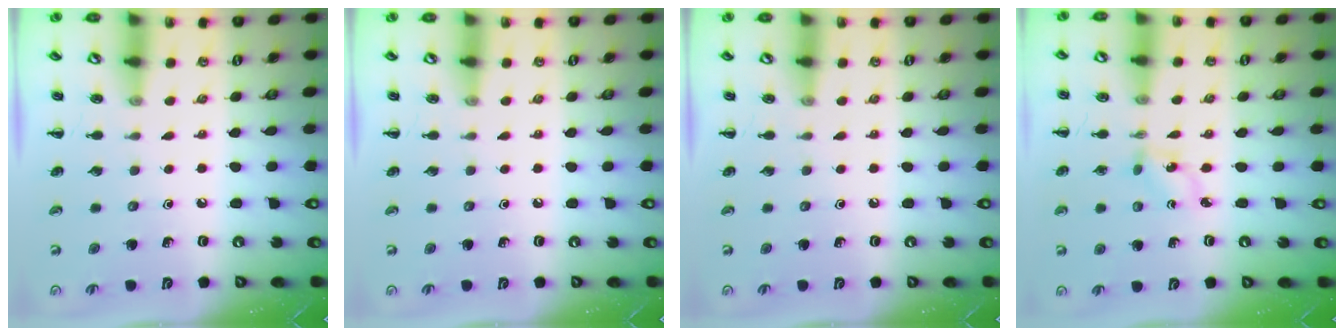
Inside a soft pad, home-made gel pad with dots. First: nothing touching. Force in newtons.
{"total": 0.0}
{"total": 0.0}
{"total": 1.9, "press": 1.8, "slide": 0.7}